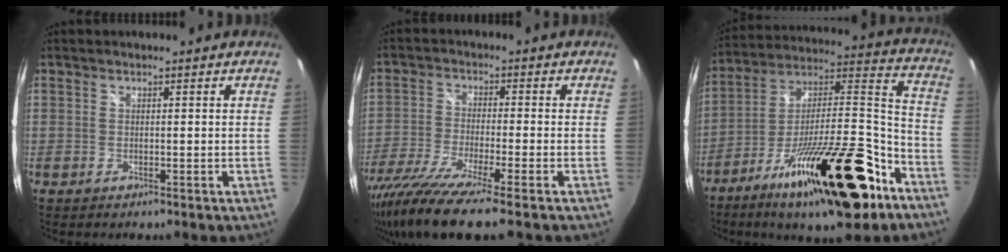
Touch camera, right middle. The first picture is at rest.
{"total": 14.0, "force": [-10.7, 0.2, 9.0], "torque": [-0.192, -0.051, -0.192]}
{"total": 28.9, "force": [-17.0, 8.4, 21.8], "torque": [-0.343, 0.005, -0.270]}